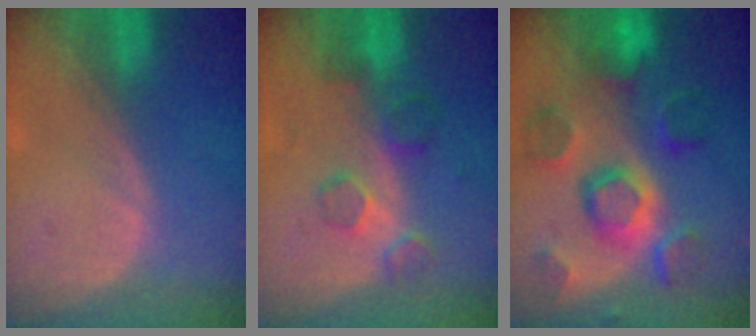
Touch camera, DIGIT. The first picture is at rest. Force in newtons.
{"total": 5.2, "press": 4.9, "slide": 1.5}
{"total": 11.3, "press": 10.0, "slide": 5.2}